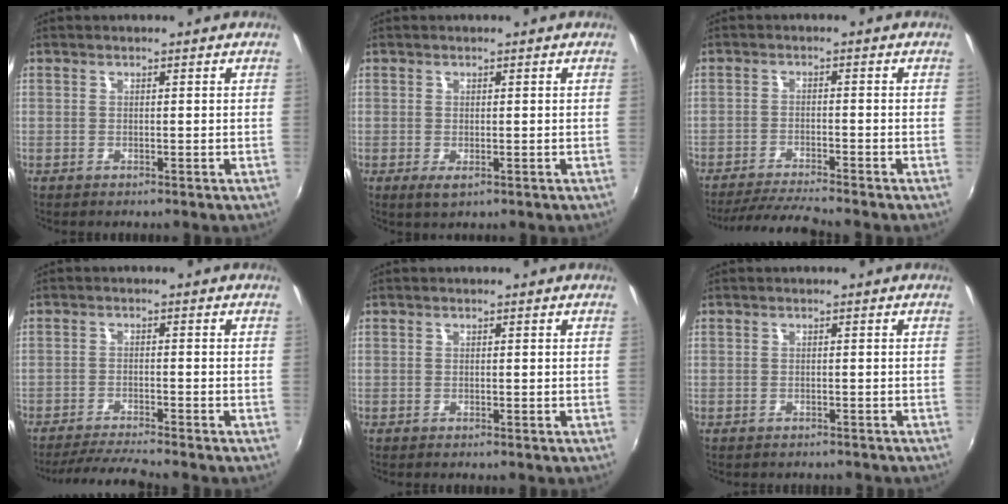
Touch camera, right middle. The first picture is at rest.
{"total": 1.2, "force": [-0.1, 0.9, 0.9], "torque": [-0.016, -0.003, 0.000]}
{"total": 7.7, "force": [-7.1, -0.4, 2.9], "torque": [-0.076, -0.009, -0.125]}
{"total": 7.0, "force": [-6.4, -0.6, 2.6], "torque": [-0.070, -0.009, -0.112]}
{"total": 0.0}
{"total": 2.3, "force": [-2.0, 1.0, 0.5], "torque": [-0.012, -0.004, -0.026]}